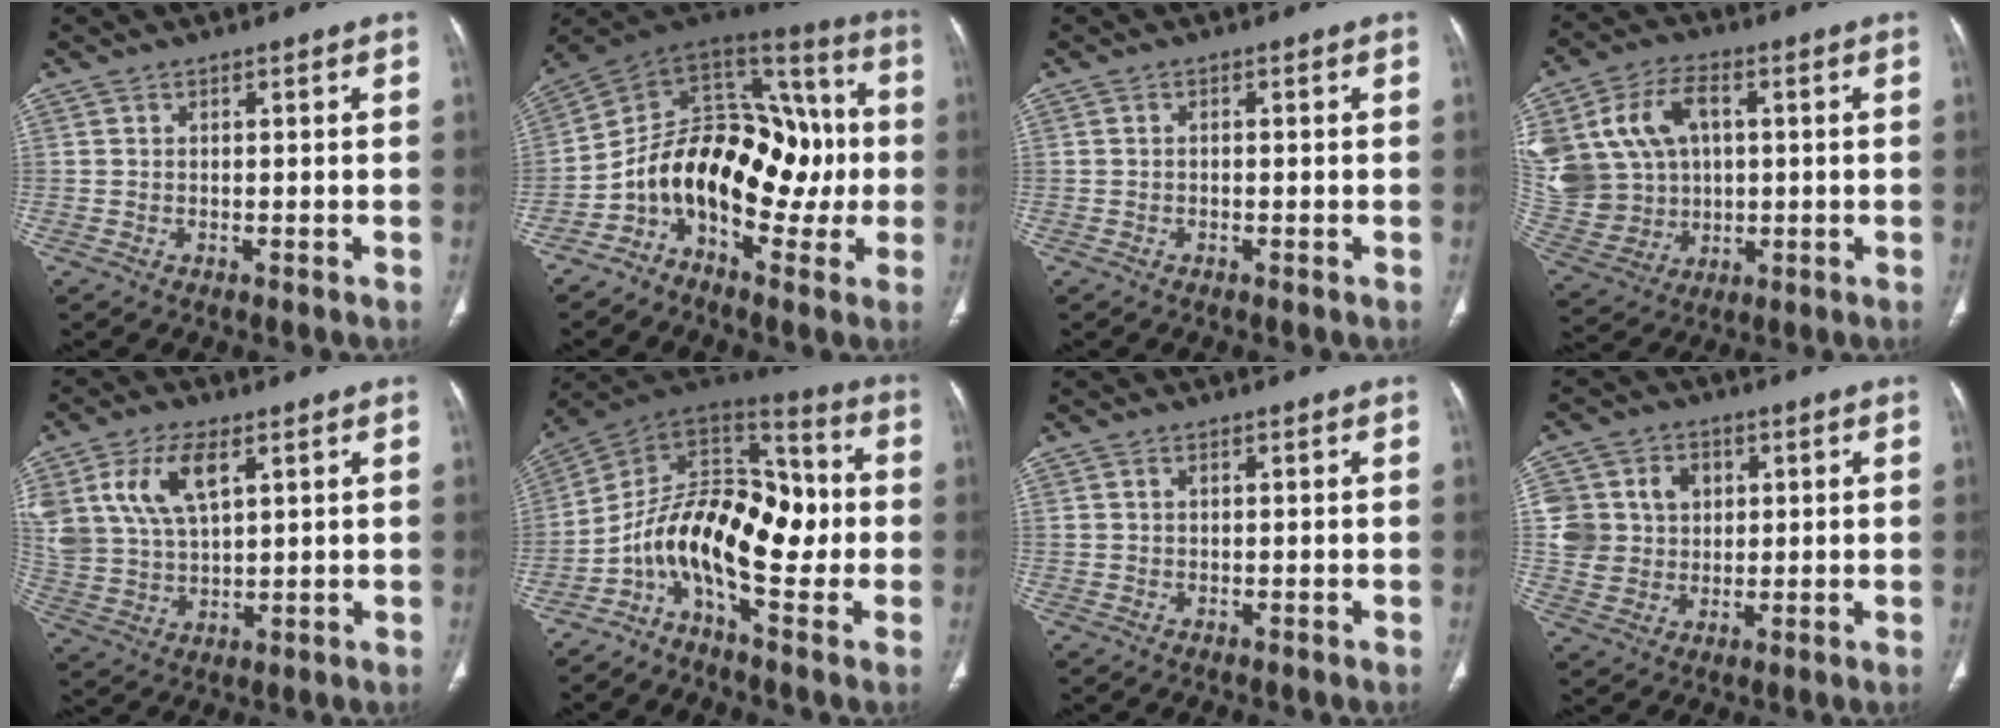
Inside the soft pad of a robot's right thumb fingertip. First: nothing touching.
{"total": 21.8, "force": [-3.6, 13.6, 16.7], "torque": [-0.220, 0.082, -0.064]}
{"total": 0.0}
{"total": 22.3, "force": [4.5, 17.4, 13.2], "torque": [-0.305, 0.031, 0.106]}
{"total": 13.6, "force": [5.9, 7.3, 9.8], "torque": [-0.194, -0.011, 0.125]}
{"total": 17.5, "force": [-3.8, 8.7, 14.7], "torque": [-0.205, 0.080, -0.076]}
{"total": 0.7, "force": [0.3, 0.5, 0.4], "torque": [-0.008, 0.002, 0.007]}
{"total": 11.4, "force": [2.5, 10.3, 4.3], "torque": [-0.053, 0.009, 0.056]}